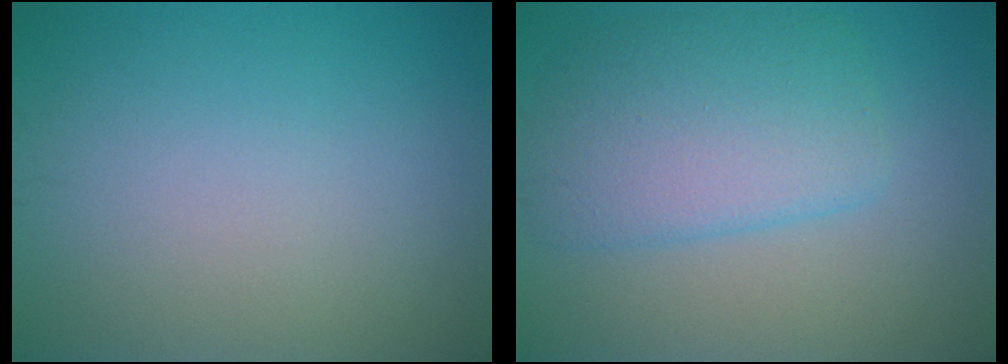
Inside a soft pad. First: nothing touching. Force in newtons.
{"total": 5.6, "press": 5.6, "slide": 0.1}